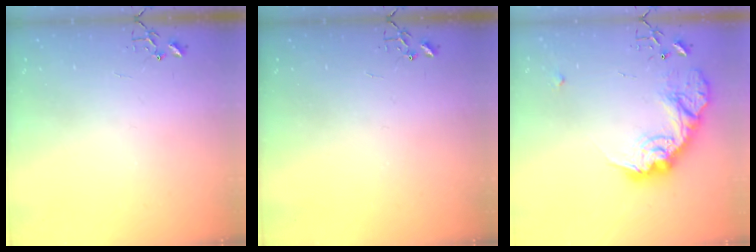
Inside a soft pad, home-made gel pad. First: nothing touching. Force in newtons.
{"total": 0.0}
{"total": 19.4, "press": 19.3, "slide": 1.5}